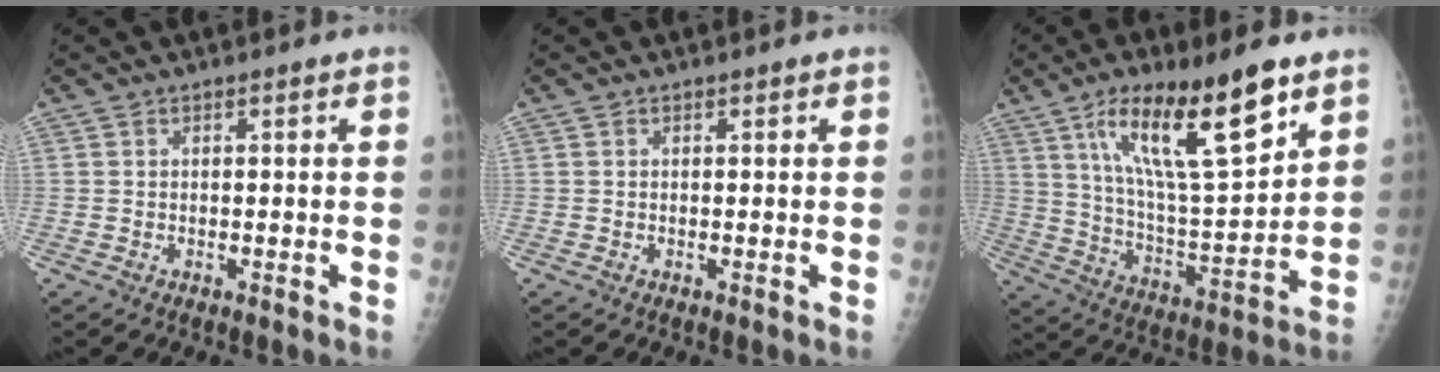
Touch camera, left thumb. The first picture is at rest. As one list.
[{"total": 0.0}, {"total": 21.0, "force": [11.5, 5.4, 16.7], "torque": [-0.263, -0.046, 0.208]}]